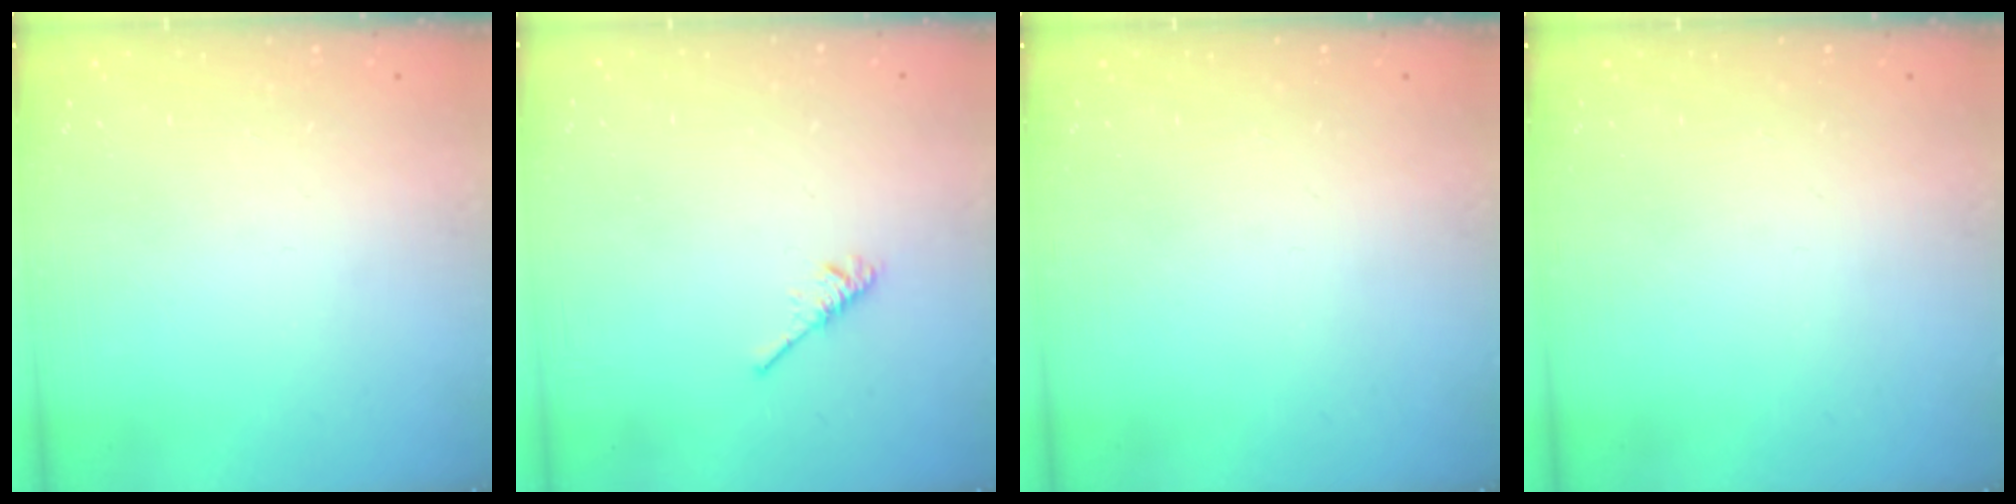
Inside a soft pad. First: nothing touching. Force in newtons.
{"total": 1.9, "press": 1.9, "slide": 0.4}
{"total": 0.0}
{"total": 0.0}